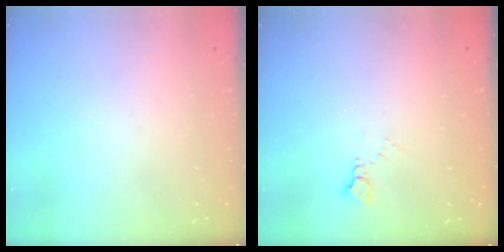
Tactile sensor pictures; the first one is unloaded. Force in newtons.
{"total": 2.8, "press": 2.8, "slide": 0.5}